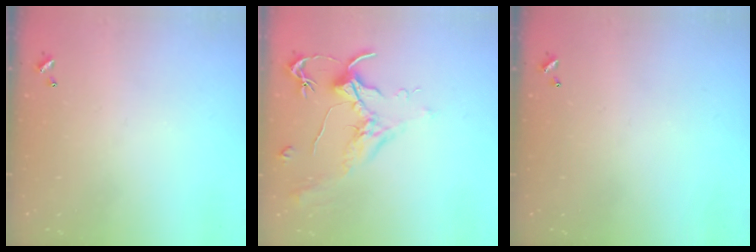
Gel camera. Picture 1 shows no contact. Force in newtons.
{"total": 1.8, "press": 1.7, "slide": 0.8}
{"total": 0.0}